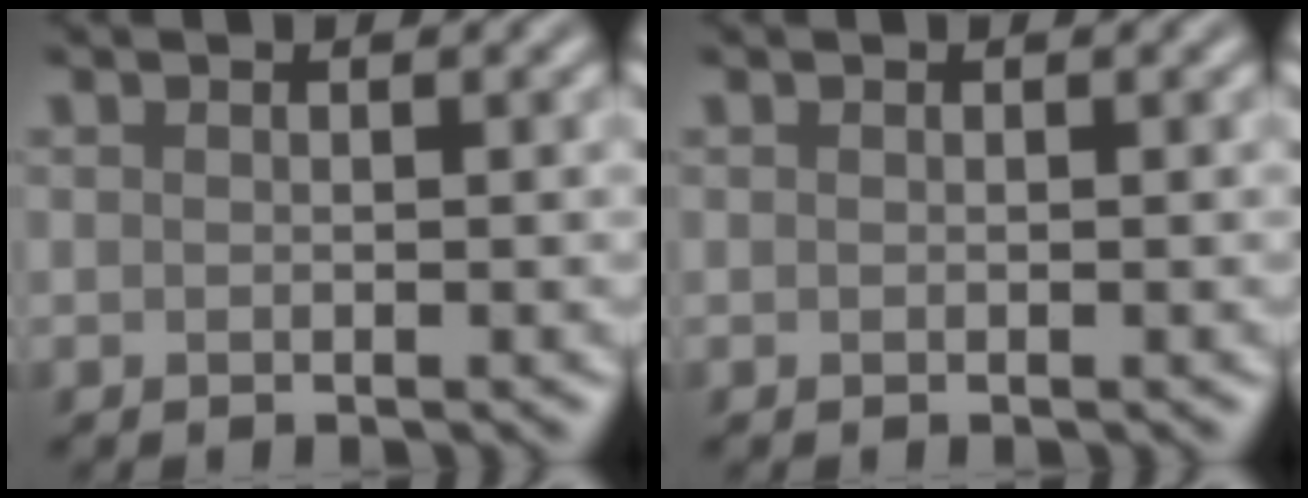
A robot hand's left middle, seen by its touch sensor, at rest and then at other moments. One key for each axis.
{"total": 0.0}